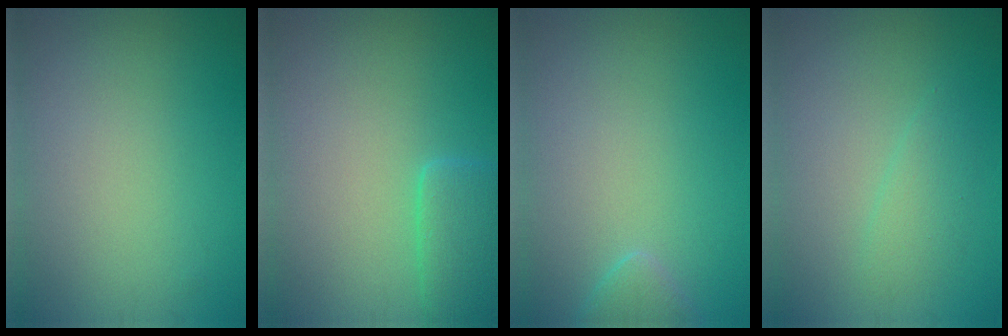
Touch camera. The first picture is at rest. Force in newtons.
{"total": 3.0, "press": 3.0, "slide": 0.3}
{"total": 1.5, "press": 1.5, "slide": 0.1}
{"total": 1.6, "press": 1.6, "slide": 0.1}